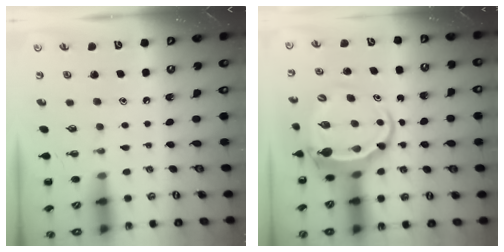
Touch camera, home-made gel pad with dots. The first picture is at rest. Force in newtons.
{"total": 6.8, "press": 6.7, "slide": 1.1}